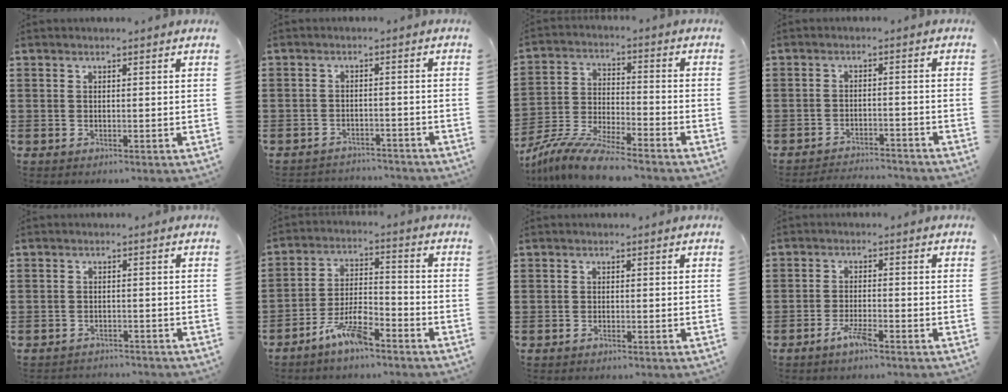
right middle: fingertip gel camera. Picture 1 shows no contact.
{"total": 2.6, "force": [-2.6, 0.4, -0.4], "torque": [-0.001, 0.001, -0.059]}
{"total": 9.2, "force": [-8.5, 0.3, 3.5], "torque": [-0.075, 0.007, -0.168]}
{"total": 2.8, "force": [-2.8, 0.2, 0.1], "torque": [-0.009, 0.001, -0.061]}
{"total": 2.0, "force": [-1.9, 0.3, -0.3], "torque": [0.000, 0.001, -0.045]}
{"total": 7.1, "force": [-5.3, 1.6, 4.4], "torque": [-0.098, 0.003, -0.102]}
{"total": 0.6, "force": [-0.4, 0.0, 0.5], "torque": [-0.011, -0.005, -0.006]}
{"total": 3.4, "force": [-2.3, 0.5, 2.4], "torque": [-0.055, -0.001, -0.046]}